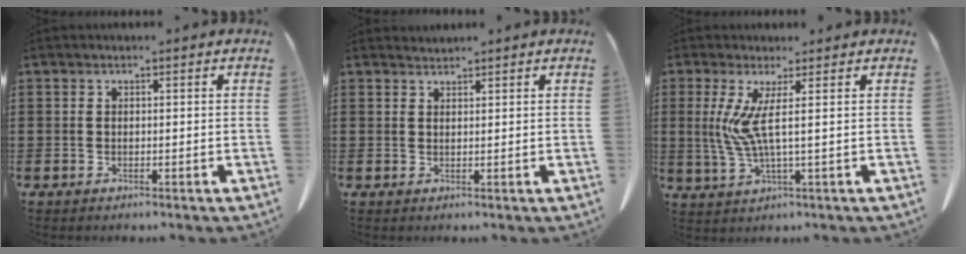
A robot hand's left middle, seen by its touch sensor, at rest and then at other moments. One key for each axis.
{"total": 1.0, "fx": 1.0, "fy": 0.1, "fz": 0.0, "tx": -0.003, "ty": -0.001, "tz": 0.020}
{"total": 6.3, "fx": 1.4, "fy": -0.3, "fz": 6.1, "tx": -0.152, "ty": -0.027, "tz": 0.016}